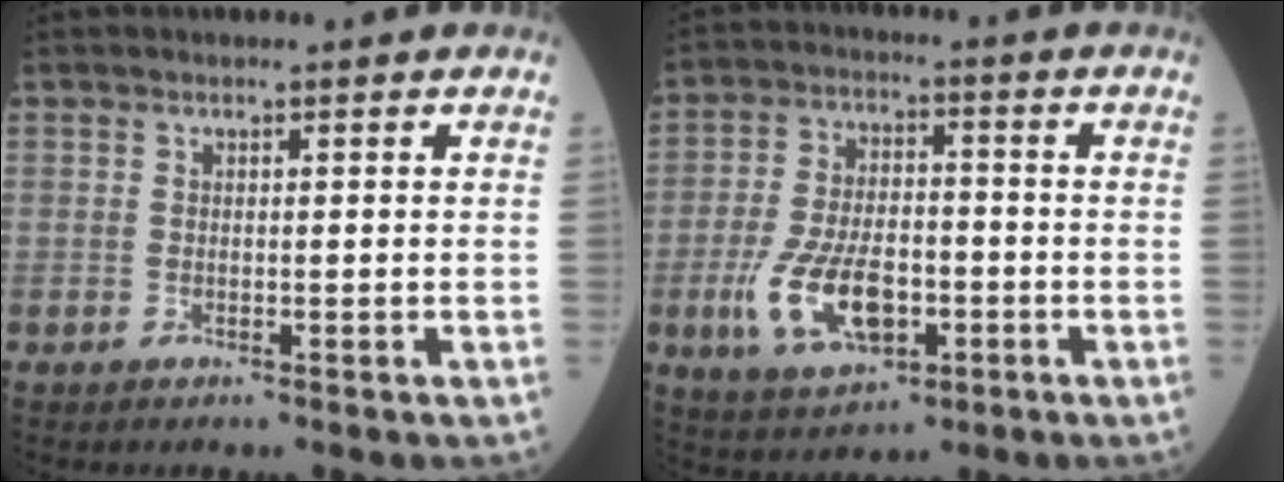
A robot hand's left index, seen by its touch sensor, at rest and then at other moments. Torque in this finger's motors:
{"motor_torque": [1.65, 0.49, 0.83, 0.18]}